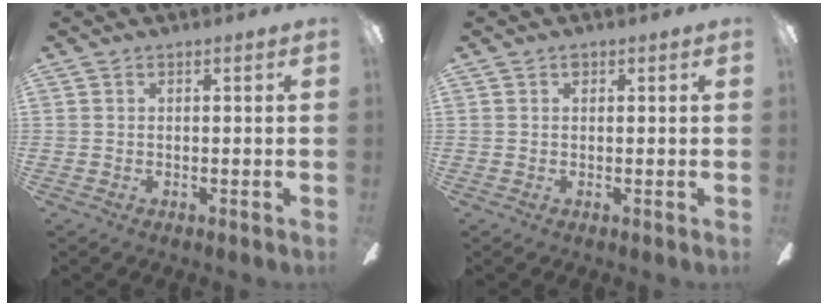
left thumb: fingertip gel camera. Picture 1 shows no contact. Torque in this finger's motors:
{"motor_torque": [0.08, 0.02, 0.31, -0.04, 0.00]}